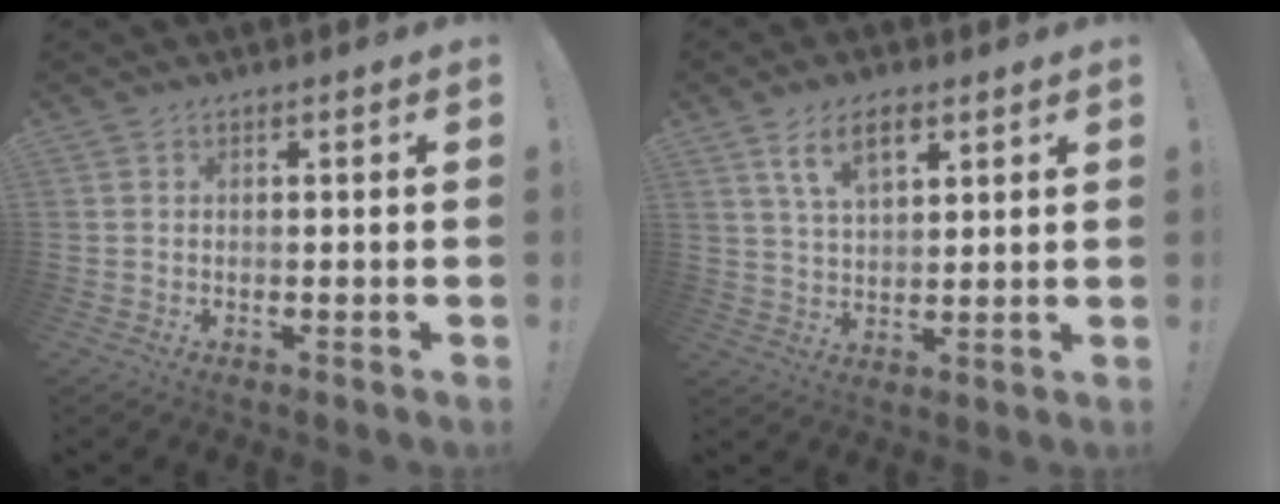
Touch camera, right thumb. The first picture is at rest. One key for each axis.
{"total": 8.9, "fx": 4.9, "fy": 4.2, "fz": 6.2, "tx": -0.114, "ty": -0.004, "tz": 0.090}